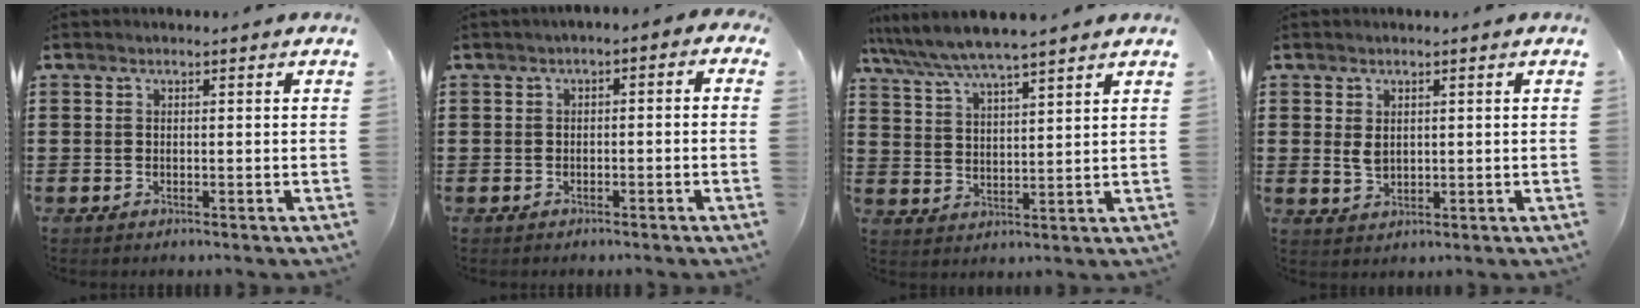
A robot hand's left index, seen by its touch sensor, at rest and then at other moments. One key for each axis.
{"total": 2.1, "fx": -1.9, "fy": 0.7, "fz": 0.4, "tx": -0.013, "ty": 0.005, "tz": -0.044}
{"total": 5.9, "fx": 5.3, "fy": 0.2, "fz": 2.5, "tx": -0.067, "ty": -0.022, "tz": 0.092}
{"total": 2.4, "fx": 0.6, "fy": 1.6, "fz": 1.6, "tx": -0.035, "ty": 0.005, "tz": 0.012}